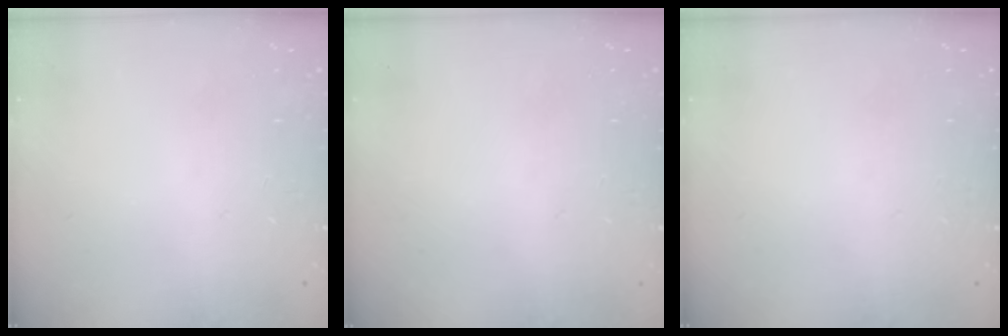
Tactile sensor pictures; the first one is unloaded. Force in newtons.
{"total": 0.6, "press": 0.6, "slide": 0.2}
{"total": 0.0}